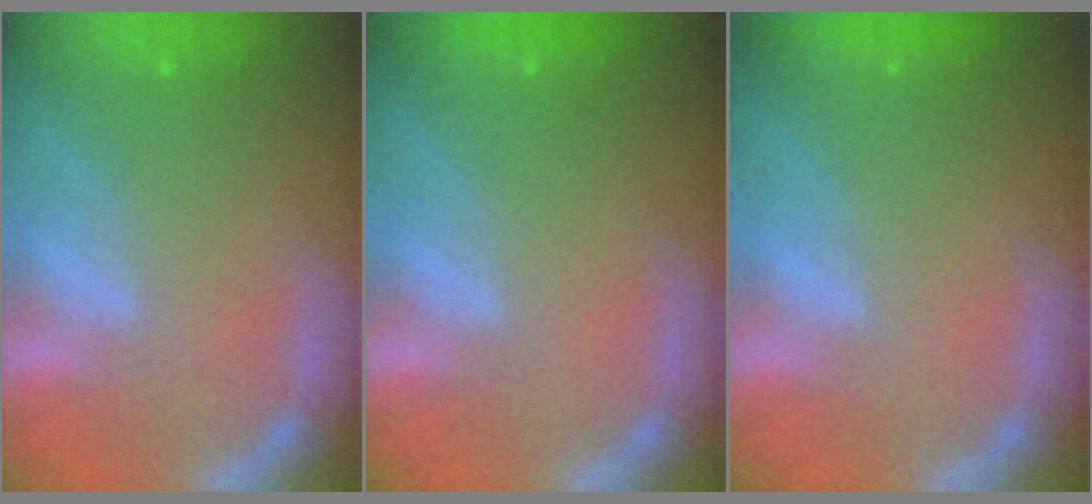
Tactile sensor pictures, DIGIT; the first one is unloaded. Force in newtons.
{"total": 0.9}
{"total": 1.4}